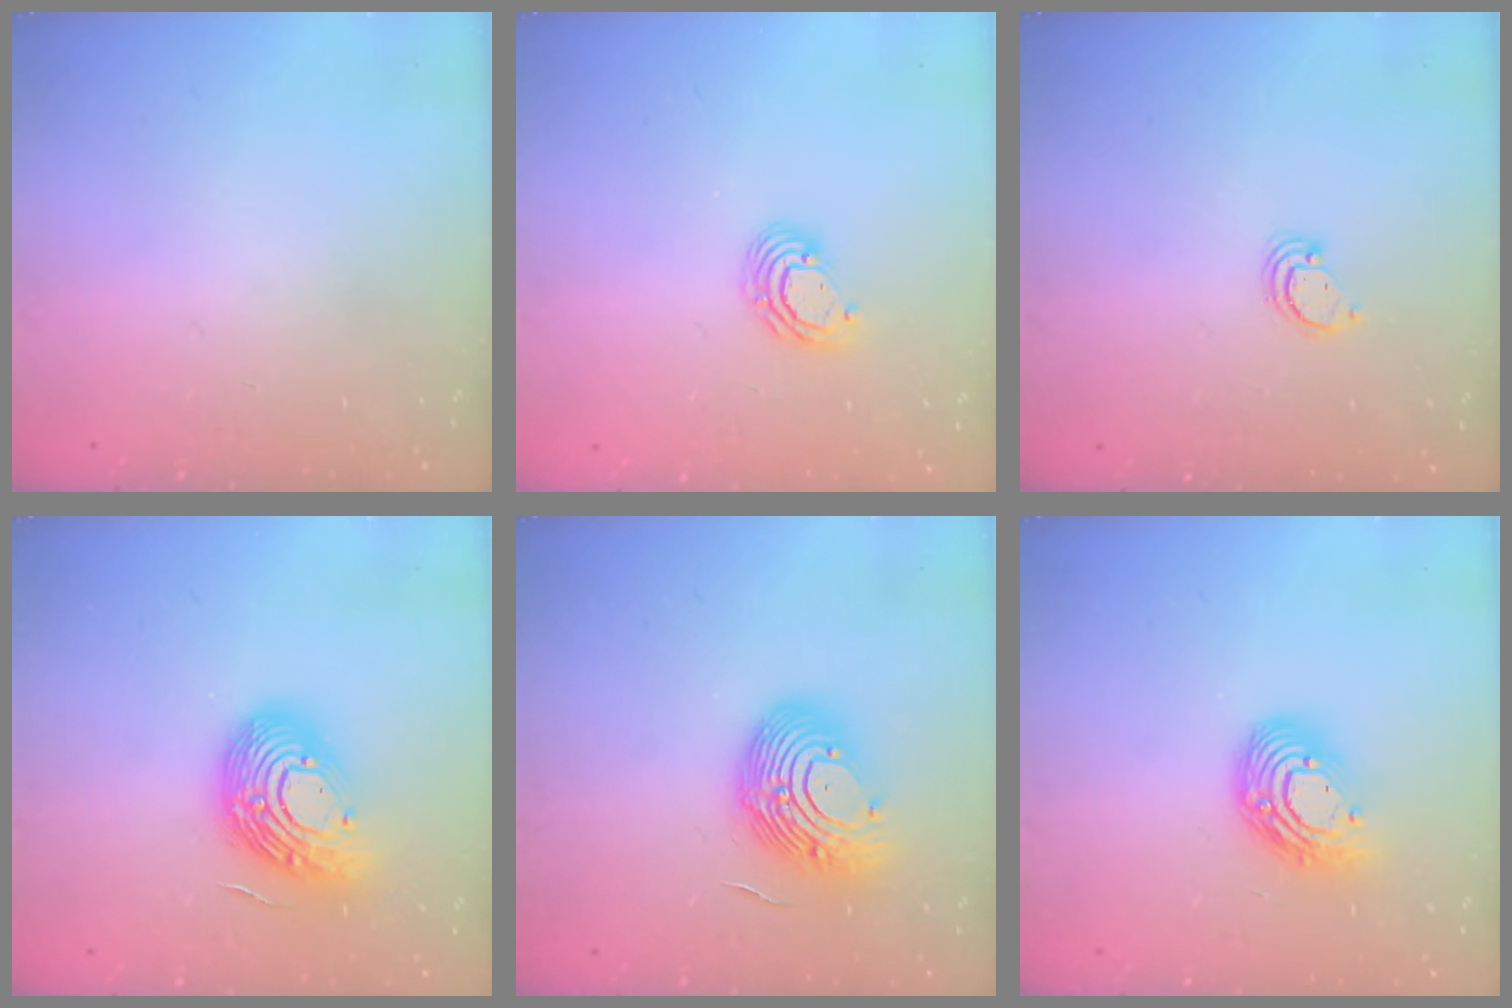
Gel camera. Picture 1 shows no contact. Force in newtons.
{"total": 5.4, "press": 5.4, "slide": 0.2}
{"total": 2.6, "press": 2.6, "slide": 0.2}
{"total": 17.0, "press": 16.9, "slide": 1.2}
{"total": 13.3, "press": 12.8, "slide": 3.9}
{"total": 12.7, "press": 12.7, "slide": 1.2}